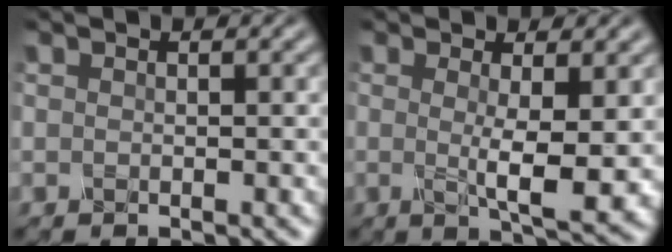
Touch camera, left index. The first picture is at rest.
{"total": 4.7, "force": [0.1, 0.8, 4.6], "torque": [-0.074, -0.012, 0.005]}